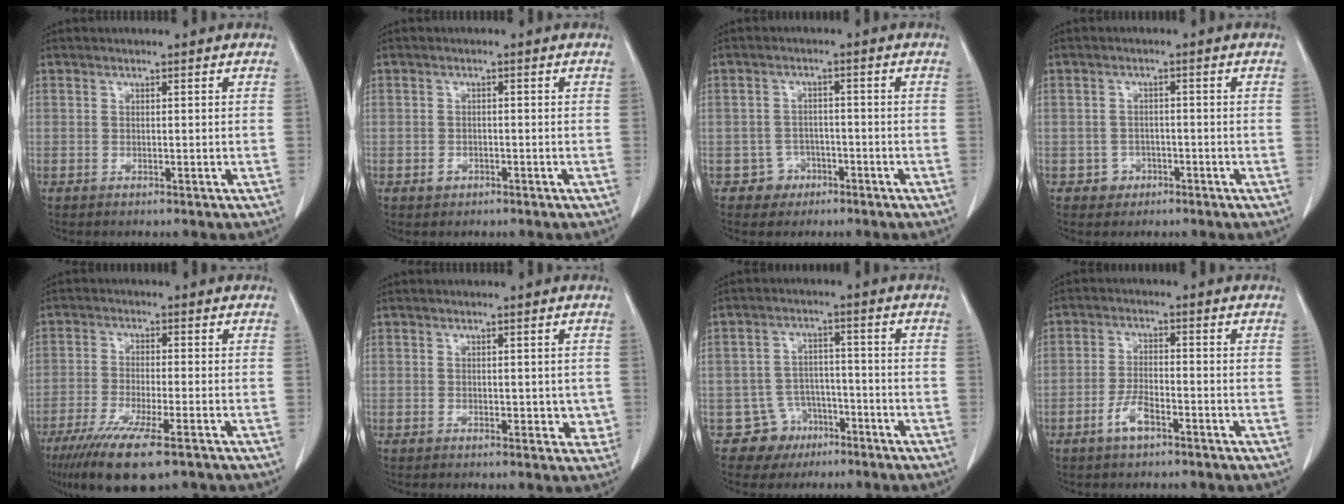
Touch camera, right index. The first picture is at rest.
{"total": 1.4, "force": [-0.6, 1.2, 0.3], "torque": [-0.001, 0.005, -0.006]}
{"total": 3.3, "force": [-1.6, 2.8, -0.3], "torque": [0.013, 0.016, -0.023]}
{"total": 2.4, "force": [-1.1, 2.2, 0.2], "torque": [0.005, 0.012, -0.012]}
{"total": 10.8, "force": [-6.9, 1.3, 8.1], "torque": [-0.142, -0.028, -0.111]}
{"total": 2.7, "force": [0.2, 1.9, 1.9], "torque": [-0.011, -0.003, 0.007]}
{"total": 5.8, "force": [-3.3, 4.8, -0.3], "torque": [0.016, 0.013, -0.048]}
{"total": 4.0, "force": [-2.3, 1.2, 3.0], "torque": [-0.060, 0.002, -0.043]}